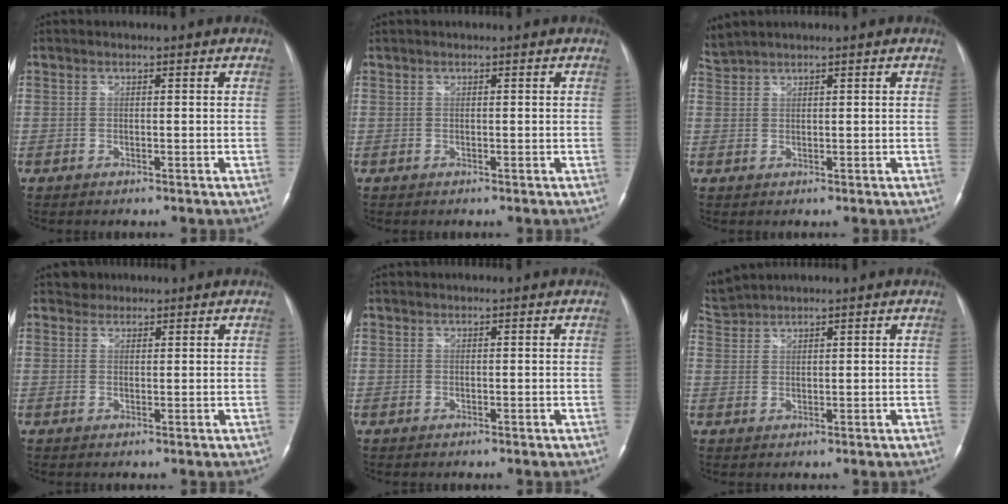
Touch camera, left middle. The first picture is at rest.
{"total": 0.0}
{"total": 2.2, "force": [2.2, -0.3, 0.4], "torque": [-0.015, 0.019, 0.051]}
{"total": 1.6, "force": [1.3, 0.9, -0.4], "torque": [0.010, 0.005, 0.015]}
{"total": 0.0}
{"total": 3.5, "force": [3.5, -0.3, 0.2], "torque": [-0.016, 0.018, 0.077]}